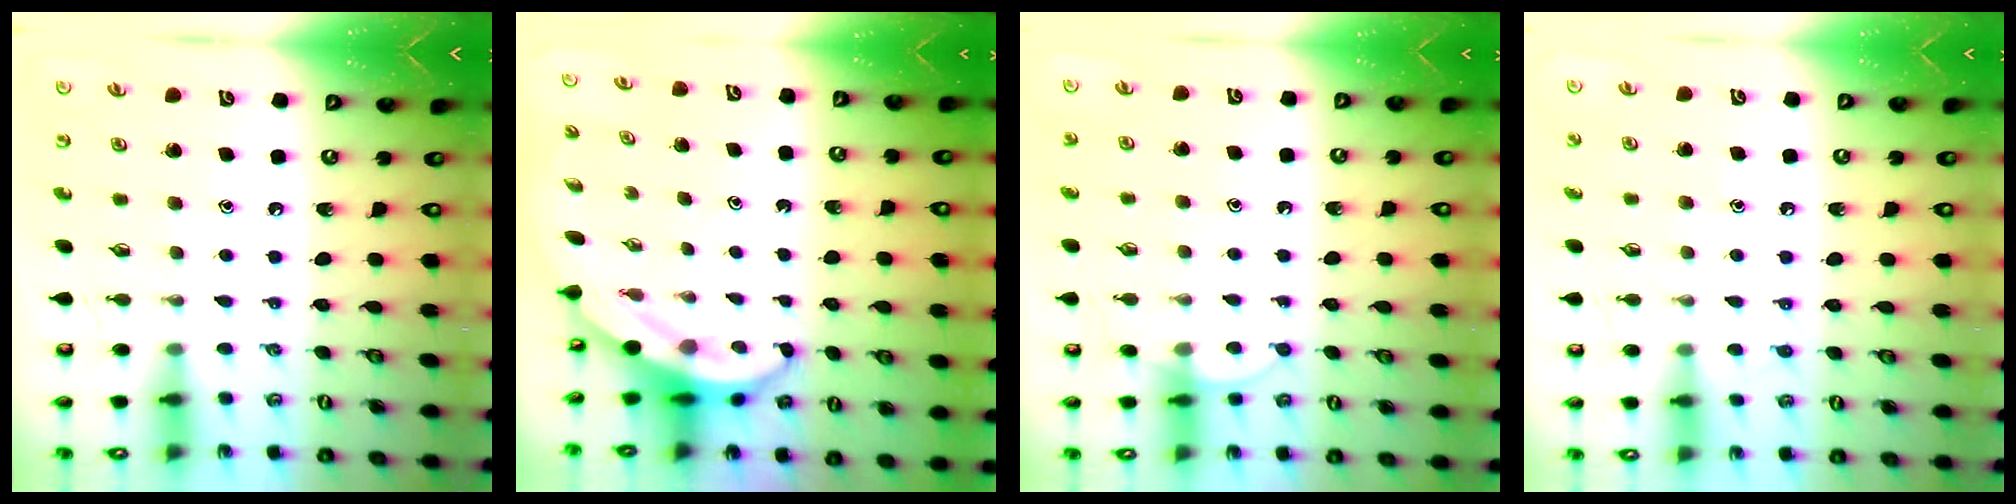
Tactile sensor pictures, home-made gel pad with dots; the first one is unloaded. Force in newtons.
{"total": 5.8, "press": 5.7, "slide": 1.5}
{"total": 5.8, "press": 5.8, "slide": 0.4}
{"total": 5.3, "press": 5.2, "slide": 0.5}